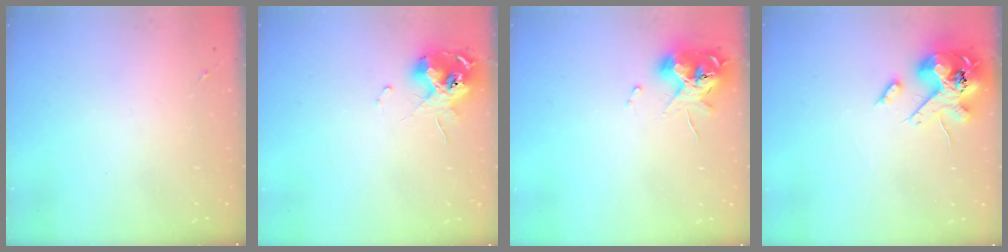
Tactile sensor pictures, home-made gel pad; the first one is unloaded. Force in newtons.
{"total": 12.0, "press": 11.9, "slide": 1.4}
{"total": 11.3, "press": 11.2, "slide": 1.4}
{"total": 15.3, "press": 15.1, "slide": 2.5}